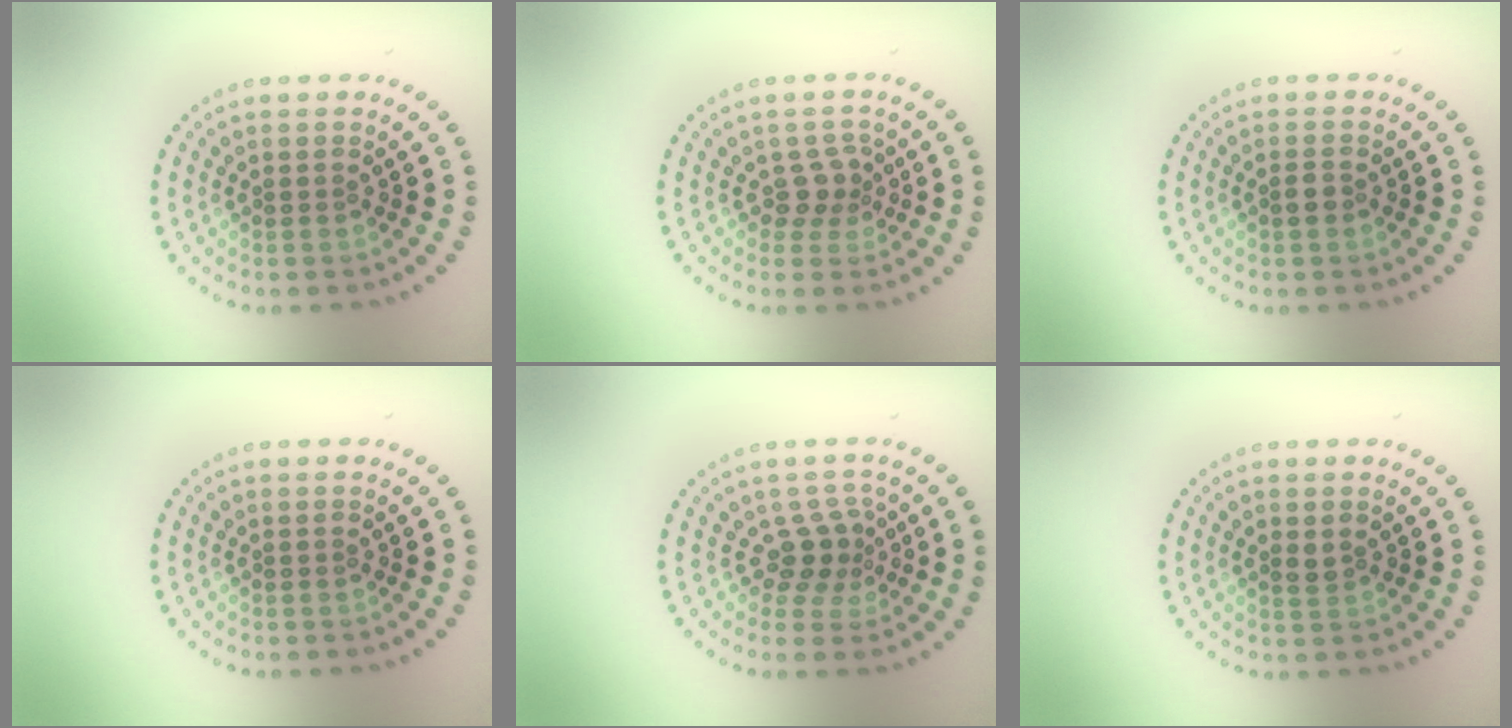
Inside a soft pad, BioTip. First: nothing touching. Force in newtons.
{"total": 2.0, "press": 1.6, "slide": 1.3}
{"total": 1.0, "press": 1.0, "slide": 0.3}
{"total": 0.0}
{"total": 2.6, "press": 1.8, "slide": 1.9}
{"total": 0.7, "press": 0.7, "slide": 0.1}